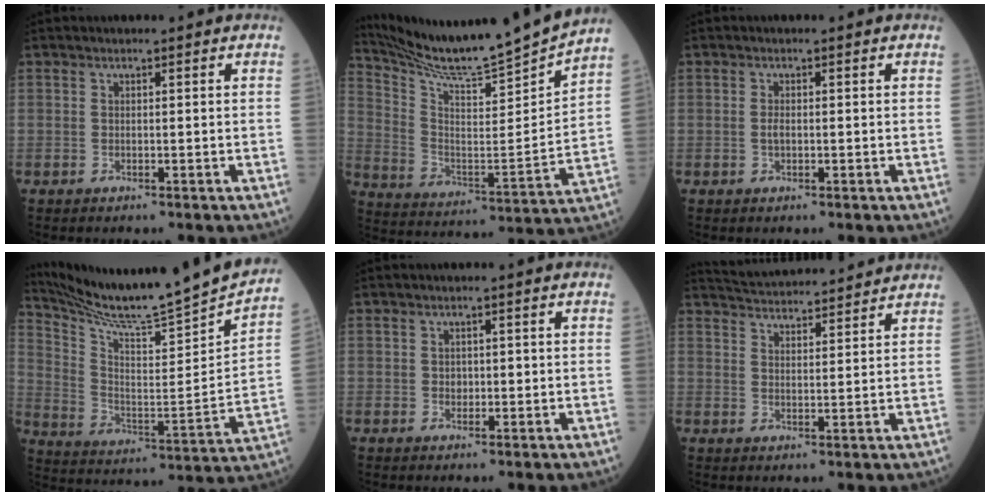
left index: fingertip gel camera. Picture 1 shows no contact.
{"total": 18.3, "force": [17.3, -2.4, 5.5], "torque": [-0.112, -0.067, 0.279]}
{"total": 0.9, "force": [-0.1, 0.4, 0.8], "torque": [-0.017, 0.001, -0.003]}
{"total": 22.9, "force": [21.4, -1.4, 8.1], "torque": [-0.151, -0.094, 0.317]}
{"total": 1.1, "force": [0.0, 0.9, 0.6], "torque": [-0.007, 0.002, -0.001]}
{"total": 12.4, "force": [12.0, 0.9, 3.0], "torque": [-0.056, 0.024, 0.175]}